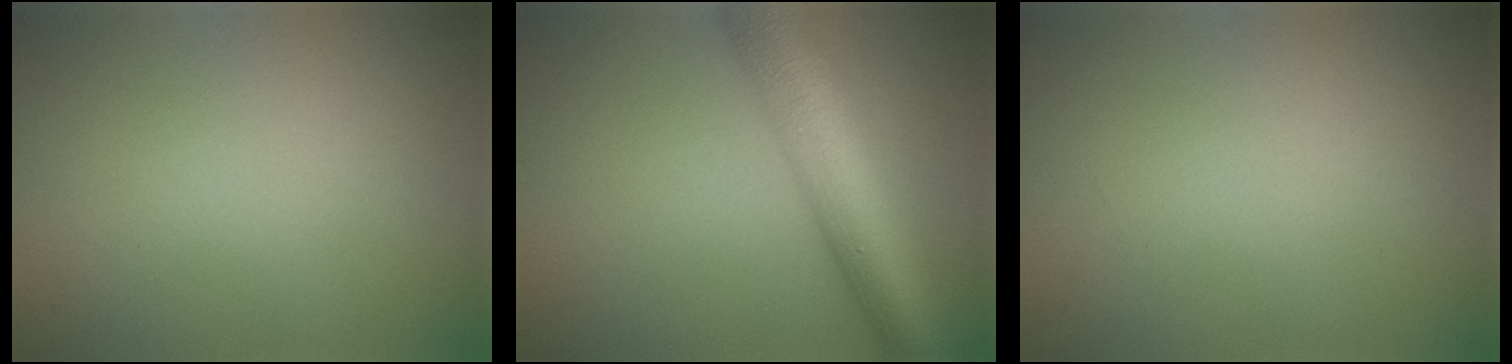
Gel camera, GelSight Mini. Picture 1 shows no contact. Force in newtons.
{"total": 8.2, "press": 8.2, "slide": 0.4}
{"total": 0.0}